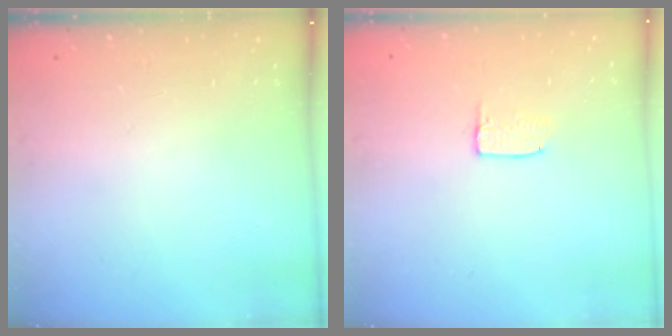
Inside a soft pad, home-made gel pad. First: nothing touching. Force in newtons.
{"total": 3.4, "press": 3.3, "slide": 0.3}